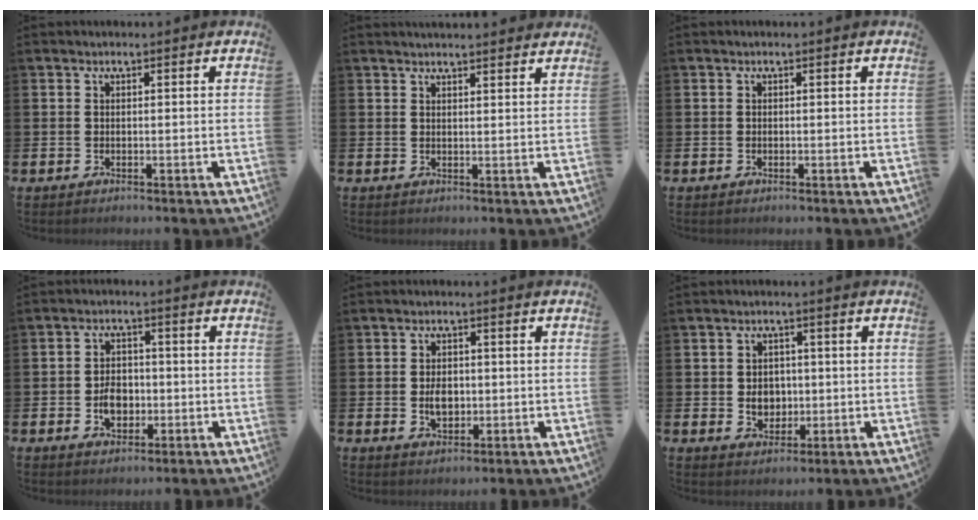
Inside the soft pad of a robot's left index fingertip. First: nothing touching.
{"total": 2.1, "force": [2.1, 0.0, 0.1], "torque": [-0.006, -0.009, 0.038]}
{"total": 0.0}
{"total": 4.3, "force": [-1.0, 3.1, 2.8], "torque": [-0.043, 0.002, -0.021]}
{"total": 3.5, "force": [-0.1, 2.4, 2.6], "torque": [-0.039, 0.003, -0.006]}
{"total": 3.6, "force": [0.0, 3.1, 1.8], "torque": [-0.025, 0.003, -0.008]}